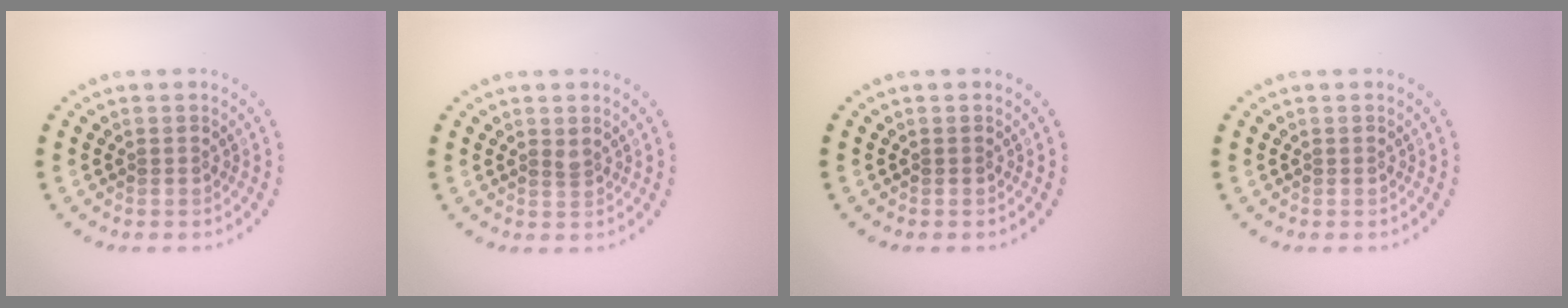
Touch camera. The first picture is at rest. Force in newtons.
{"total": 0.7, "press": 0.5, "slide": 0.5}
{"total": 0.0}
{"total": 0.0}